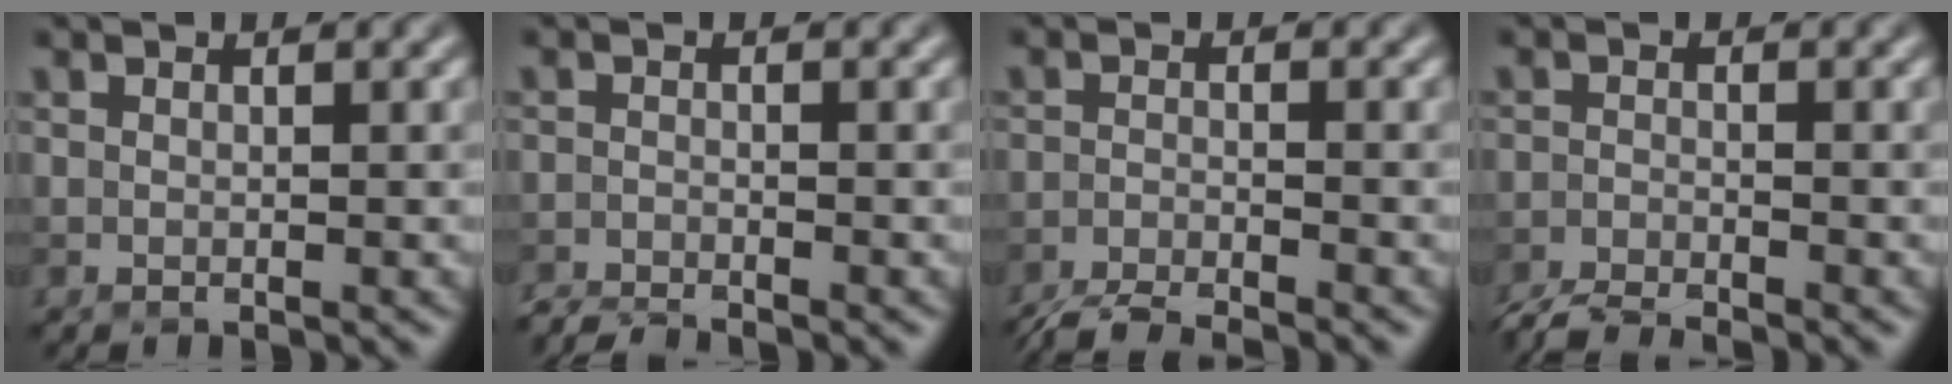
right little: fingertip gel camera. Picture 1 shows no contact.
{"total": 2.4, "force": [-2.3, 0.1, 0.5], "torque": [-0.013, -0.005, -0.048]}
{"total": 4.8, "force": [-4.4, 0.5, 1.8], "torque": [-0.036, -0.011, -0.084]}
{"total": 3.9, "force": [-3.7, 0.3, 1.3], "torque": [-0.028, -0.006, -0.074]}